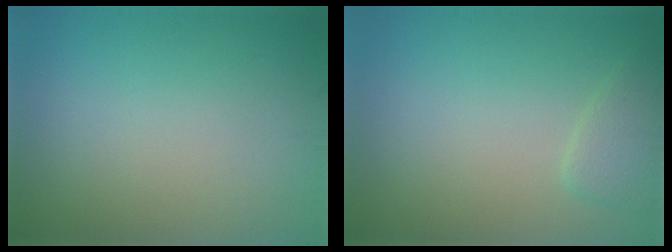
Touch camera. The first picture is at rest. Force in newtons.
{"total": 1.9, "press": 1.9, "slide": 0.2}